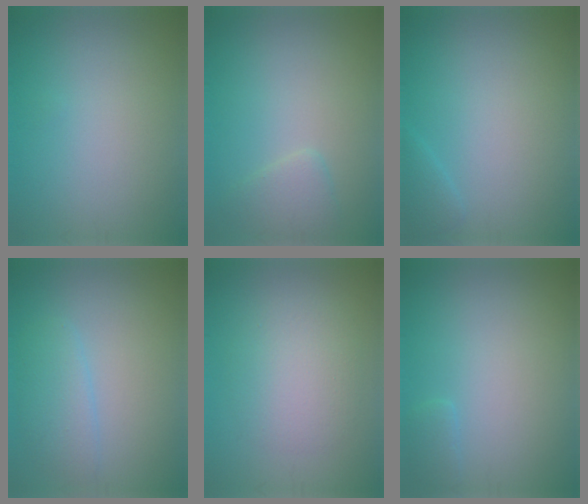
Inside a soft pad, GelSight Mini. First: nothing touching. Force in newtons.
{"total": 1.9, "press": 1.9, "slide": 0.2}
{"total": 1.1, "press": 1.1, "slide": 0.1}
{"total": 2.7, "press": 2.7, "slide": 0.2}
{"total": 3.9, "press": 3.9, "slide": 0.4}
{"total": 0.9, "press": 0.9, "slide": 0.1}